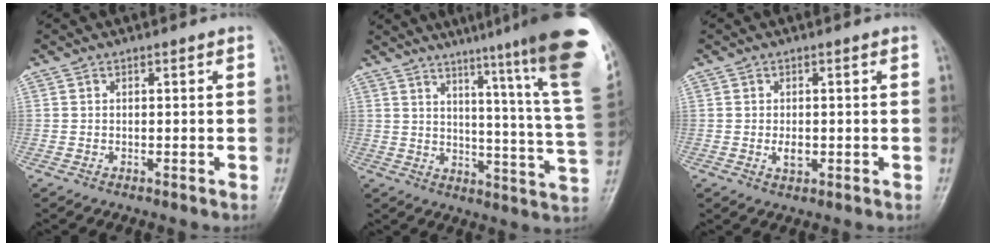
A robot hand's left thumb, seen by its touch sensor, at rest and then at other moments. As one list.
[{"total": 22.8, "force": [16.1, 0.1, 16.2], "torque": [-0.194, -0.107, 0.203]}, {"total": 2.4, "force": [-0.3, 1.4, 1.9], "torque": [-0.030, -0.003, -0.003]}]